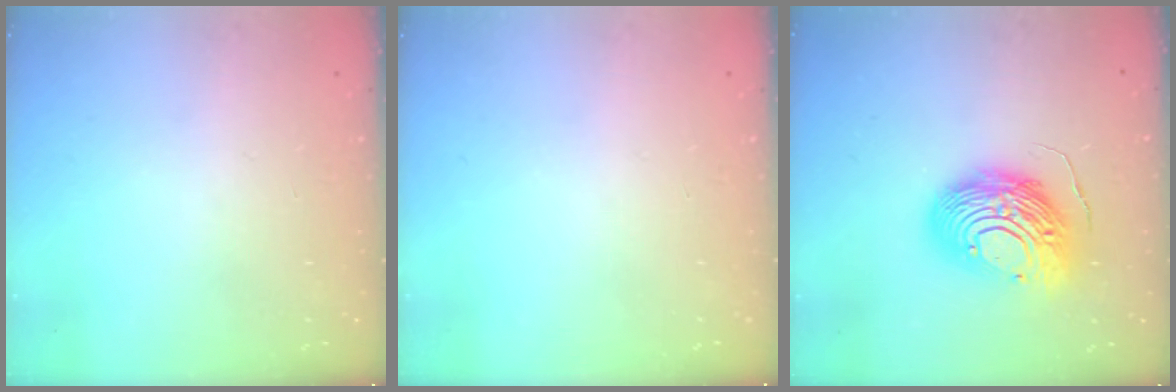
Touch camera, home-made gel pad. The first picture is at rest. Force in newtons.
{"total": 0.0}
{"total": 14.5, "press": 14.4, "slide": 1.5}